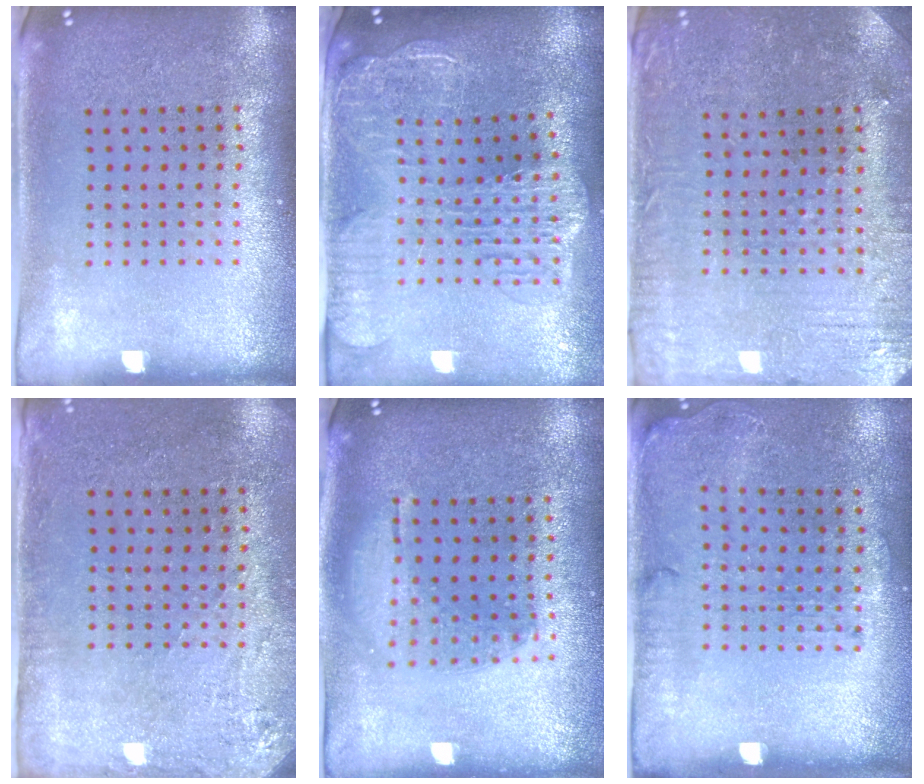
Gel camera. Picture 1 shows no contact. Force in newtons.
{"total": 3.0, "press": 2.5, "slide": 1.7}
{"total": 0.9, "press": 0.7, "slide": 0.5}
{"total": 2.8, "press": 2.3, "slide": 1.6}
{"total": 1.3, "press": 1.1, "slide": 0.5}
{"total": 1.7, "press": 1.2, "slide": 1.2}